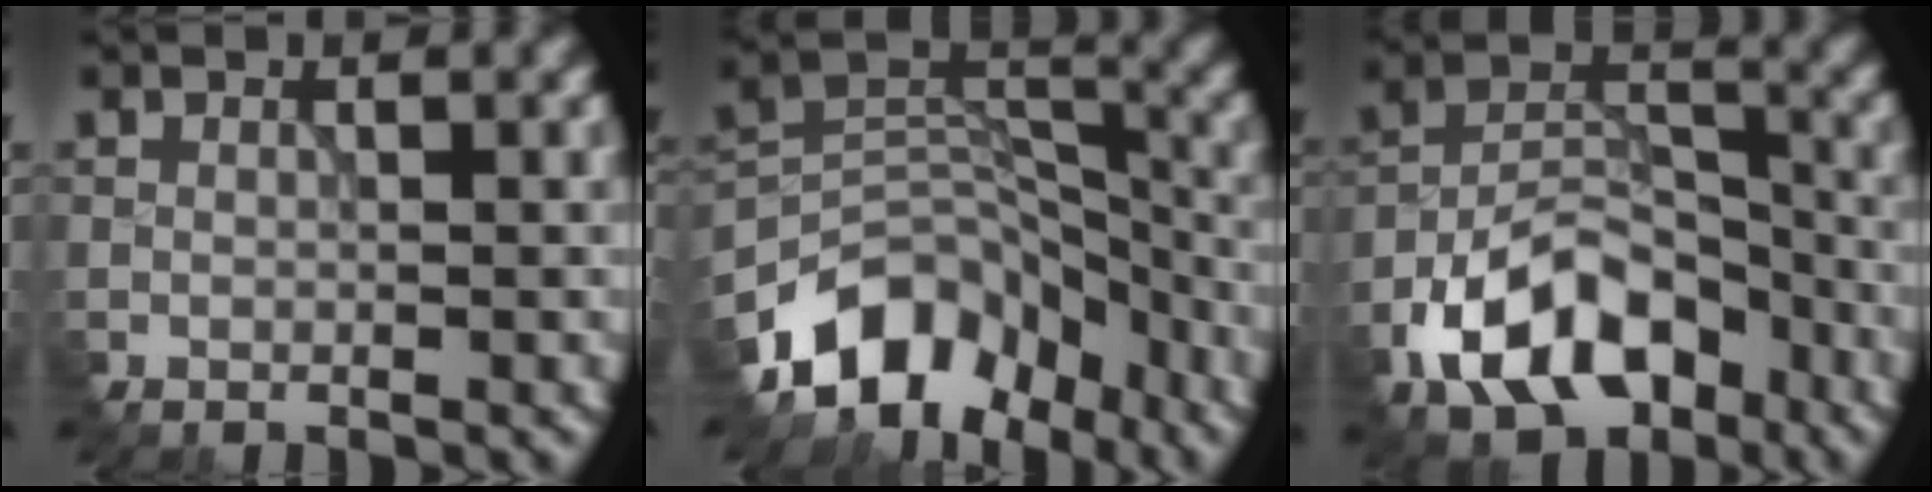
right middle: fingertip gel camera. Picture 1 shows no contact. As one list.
[{"total": 9.1, "force": [-6.7, 5.4, 3.0], "torque": [-0.046, 0.010, -0.123]}, {"total": 8.3, "force": [-5.4, 4.5, 4.4], "torque": [-0.086, 0.012, -0.100]}]